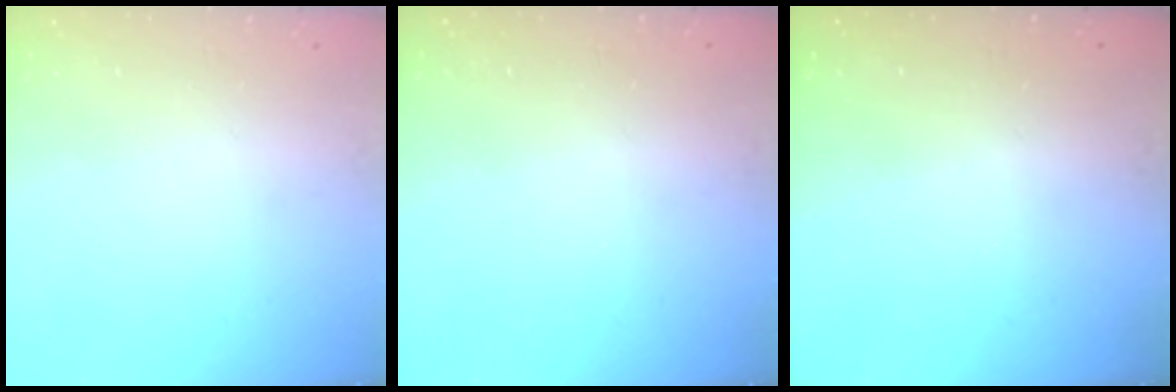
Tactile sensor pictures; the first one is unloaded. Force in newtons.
{"total": 3.1, "press": 3.1, "slide": 0.1}
{"total": 3.0, "press": 2.9, "slide": 0.8}